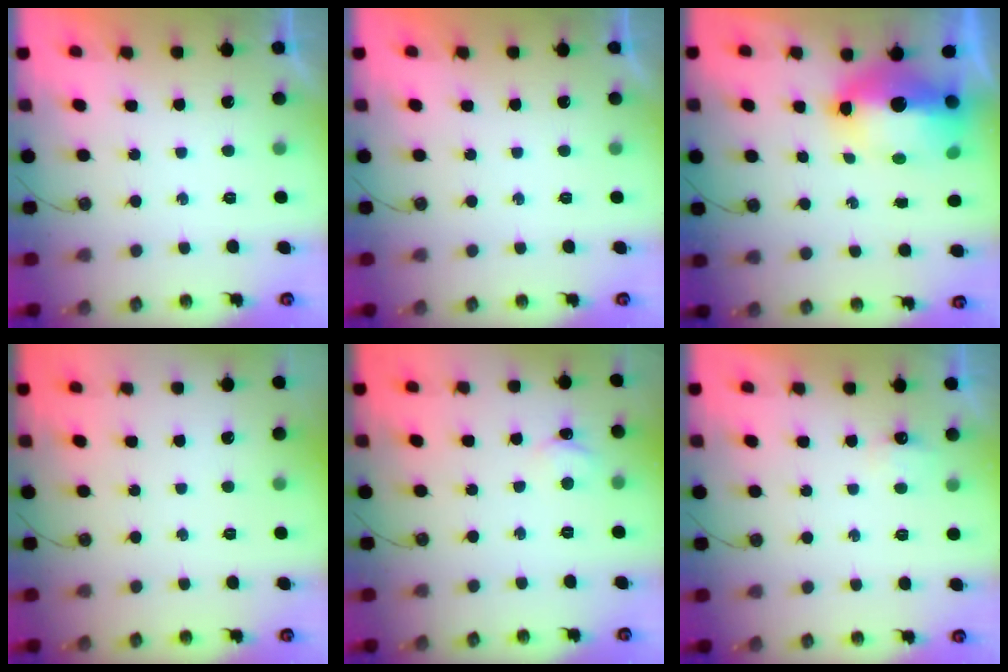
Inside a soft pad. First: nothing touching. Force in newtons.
{"total": 0.0}
{"total": 16.6, "press": 14.4, "slide": 8.1}
{"total": 0.0}
{"total": 3.1, "press": 3.1, "slide": 0.5}
{"total": 3.7, "press": 3.7, "slide": 0.6}